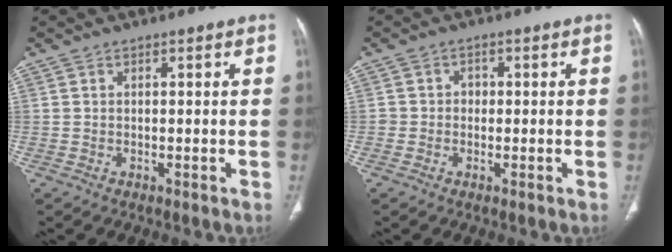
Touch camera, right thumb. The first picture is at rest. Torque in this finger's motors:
{"motor_torque": [0.03, -0.14, 0.34, 0.11, -0.01]}